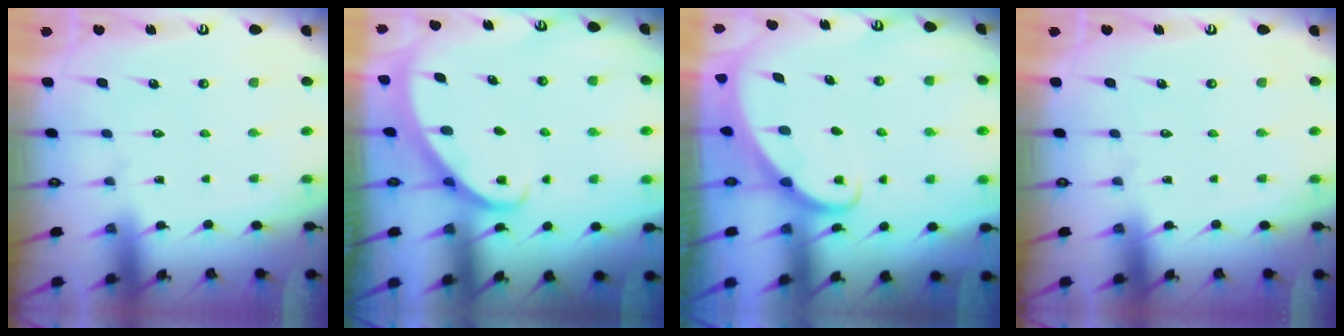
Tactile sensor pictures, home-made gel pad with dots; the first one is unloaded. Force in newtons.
{"total": 2.1, "press": 2.1, "slide": 0.2}
{"total": 2.0, "press": 2.0, "slide": 0.2}
{"total": 0.0}